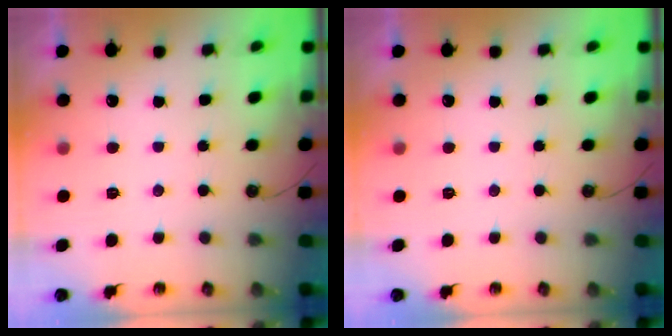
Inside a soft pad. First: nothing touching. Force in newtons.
{"total": 0.0}